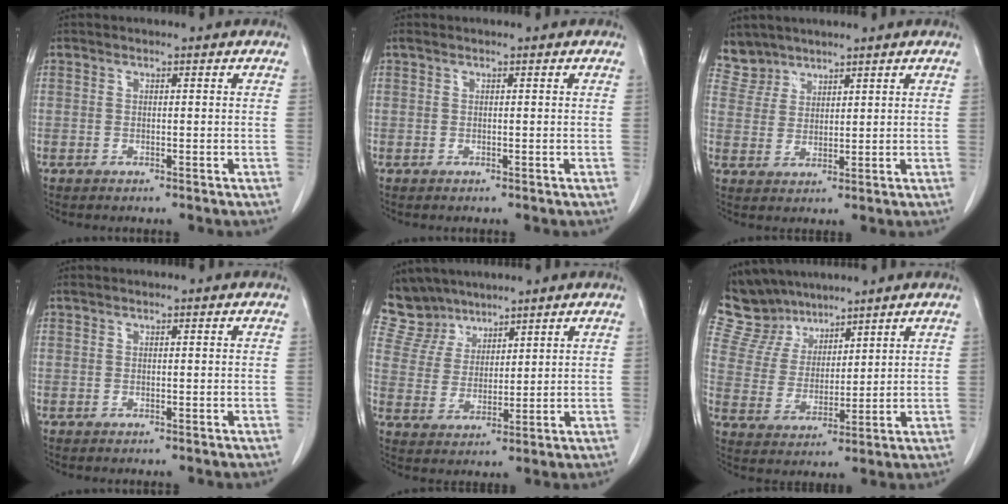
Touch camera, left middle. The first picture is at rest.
{"total": 0.0}
{"total": 4.1, "force": [3.7, 1.6, -0.7], "torque": [0.018, 0.004, 0.080]}
{"total": 0.0}
{"total": 6.8, "force": [6.1, 3.0, -0.2], "torque": [-0.005, 0.007, 0.134]}
{"total": 10.0, "force": [9.0, 4.0, 1.8], "torque": [-0.052, 0.019, 0.185]}